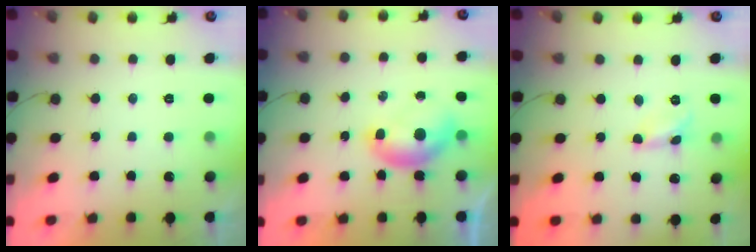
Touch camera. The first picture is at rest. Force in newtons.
{"total": 6.9, "press": 6.9, "slide": 1.1}
{"total": 2.0, "press": 2.0, "slide": 0.2}